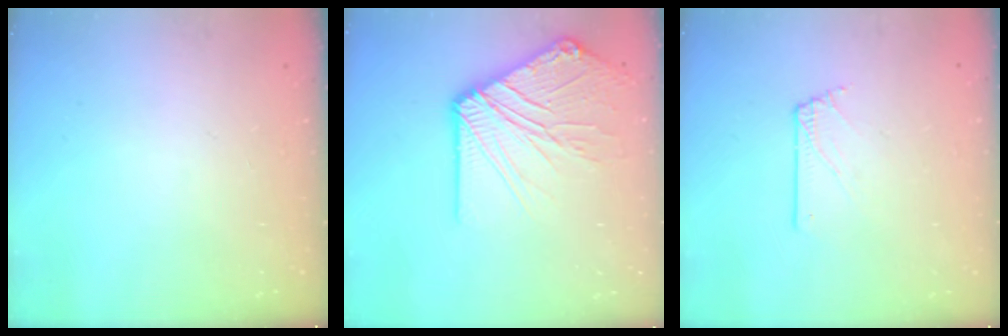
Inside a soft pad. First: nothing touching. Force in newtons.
{"total": 13.7, "press": 13.6, "slide": 2.1}
{"total": 1.6, "press": 1.6, "slide": 0.2}